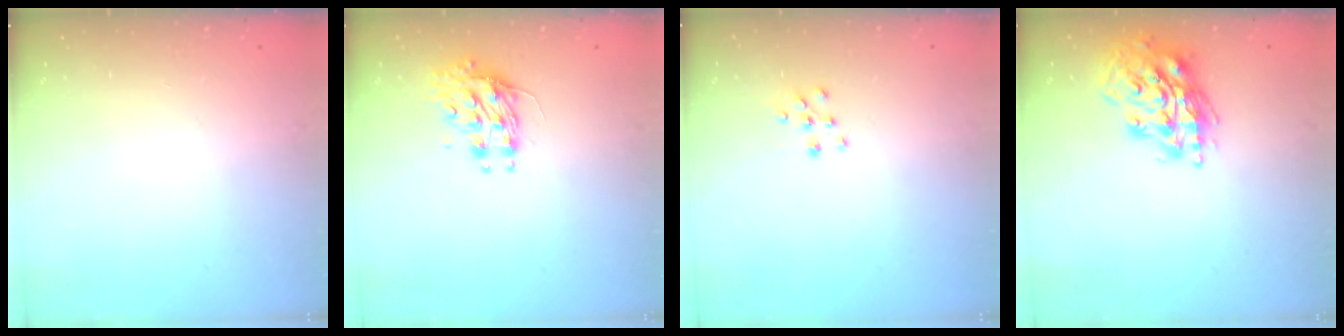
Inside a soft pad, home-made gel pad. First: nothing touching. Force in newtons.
{"total": 10.4, "press": 10.3, "slide": 0.8}
{"total": 6.8, "press": 6.8, "slide": 0.4}
{"total": 17.4, "press": 17.1, "slide": 2.7}